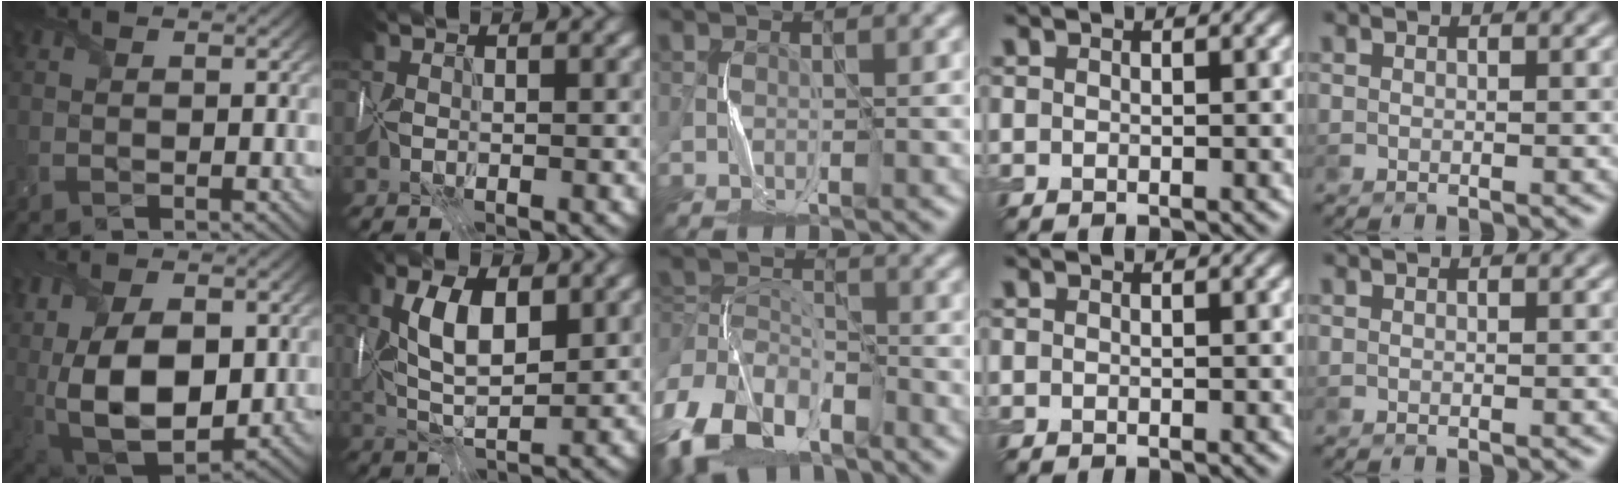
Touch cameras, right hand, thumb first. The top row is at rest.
{"thumb": {"total": 17.5, "force": [1.3, 10.6, 13.8], "torque": [-0.282, -0.017, 0.041]}, "index": {"total": 6.3, "force": [1.9, 2.8, 5.3], "torque": [-0.105, 0.008, 0.034]}, "middle": {"total": 10.3, "force": [-6.3, 6.0, 5.6], "torque": [-0.119, 0.001, -0.138]}}